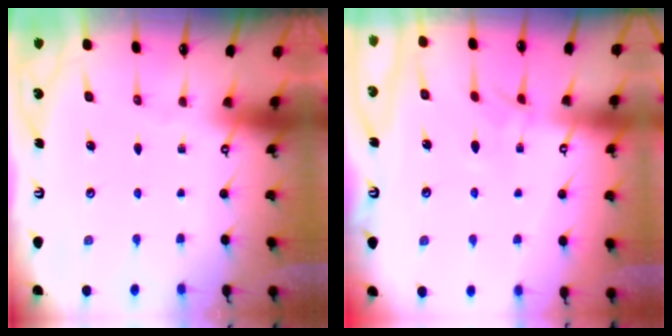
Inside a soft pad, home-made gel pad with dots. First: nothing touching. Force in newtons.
{"total": 2.1, "press": 2.1, "slide": 0.4}